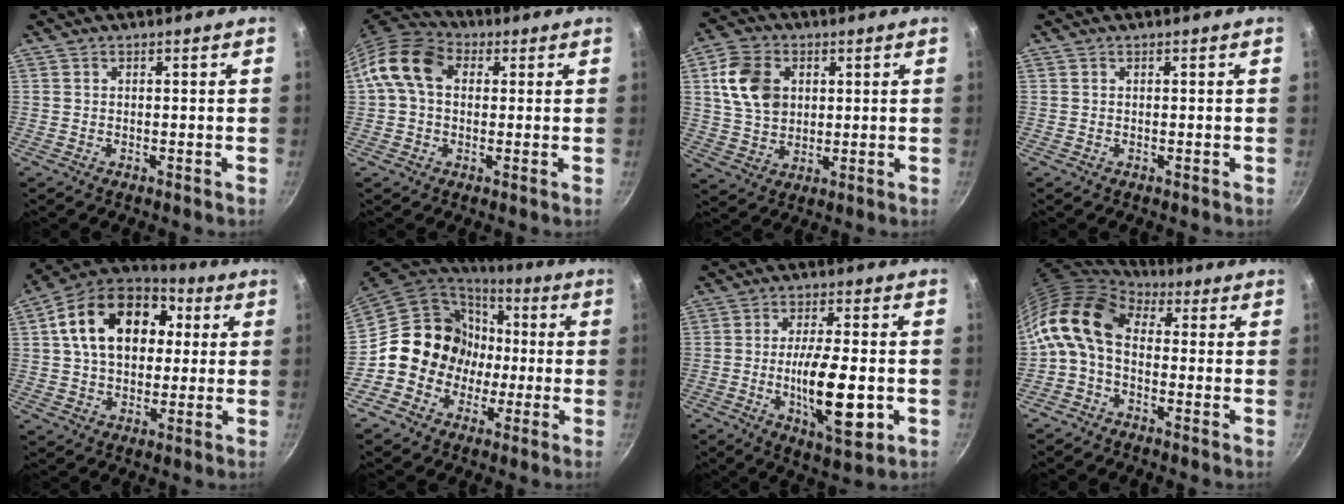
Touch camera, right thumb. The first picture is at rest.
{"total": 10.5, "force": [1.9, 7.6, 7.0], "torque": [-0.107, 0.023, 0.014]}
{"total": 11.3, "force": [2.7, 8.4, 7.0], "torque": [-0.109, -0.001, 0.051]}
{"total": 0.0}
{"total": 20.5, "force": [4.5, 14.1, 14.1], "torque": [-0.216, 0.024, 0.059]}
{"total": 15.7, "force": [-1.3, 14.4, 6.1], "torque": [-0.053, 0.049, -0.024]}
{"total": 14.5, "force": [-3.0, 4.6, 13.4], "torque": [-0.219, 0.001, -0.046]}
{"total": 11.7, "force": [0.3, 7.6, 8.8], "torque": [-0.160, 0.024, -0.018]}